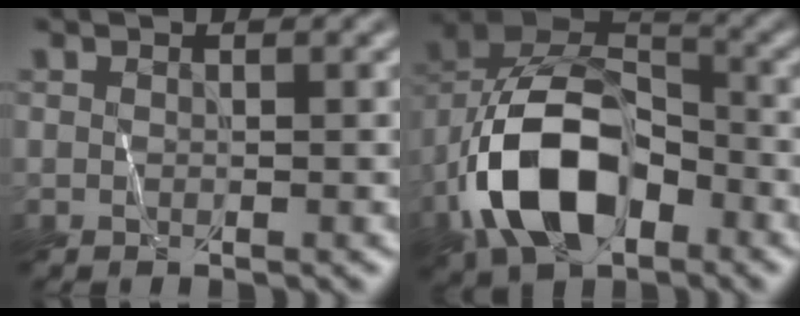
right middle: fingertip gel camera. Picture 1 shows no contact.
{"total": 11.3, "force": [-4.9, 6.4, 7.9], "torque": [-0.156, 0.015, -0.091]}